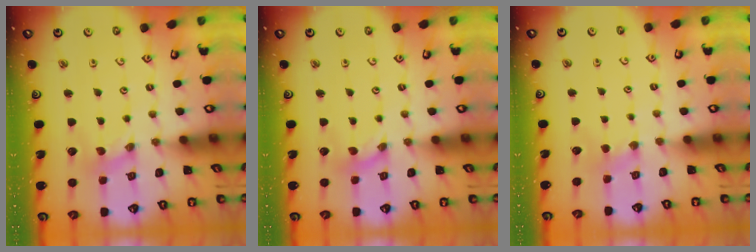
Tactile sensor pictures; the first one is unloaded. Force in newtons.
{"total": 0.0}
{"total": 2.2, "press": 2.2, "slide": 0.4}